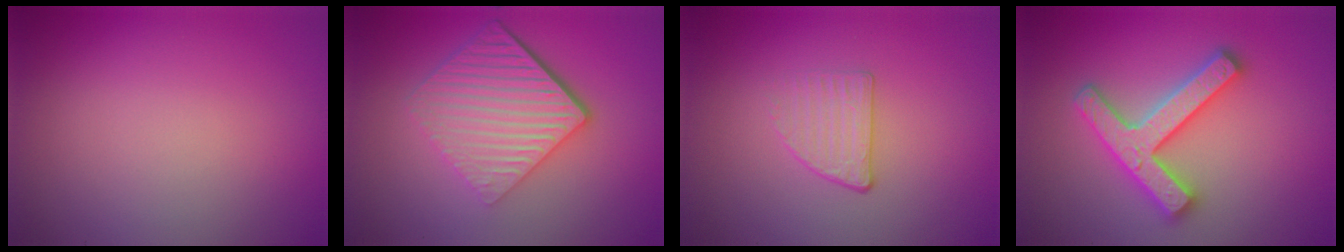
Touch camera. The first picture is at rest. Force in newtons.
{"total": 6.7, "press": 4.4, "slide": 5.1}
{"total": 1.6, "press": 1.1, "slide": 1.1}
{"total": 4.7, "press": 4.6, "slide": 0.8}